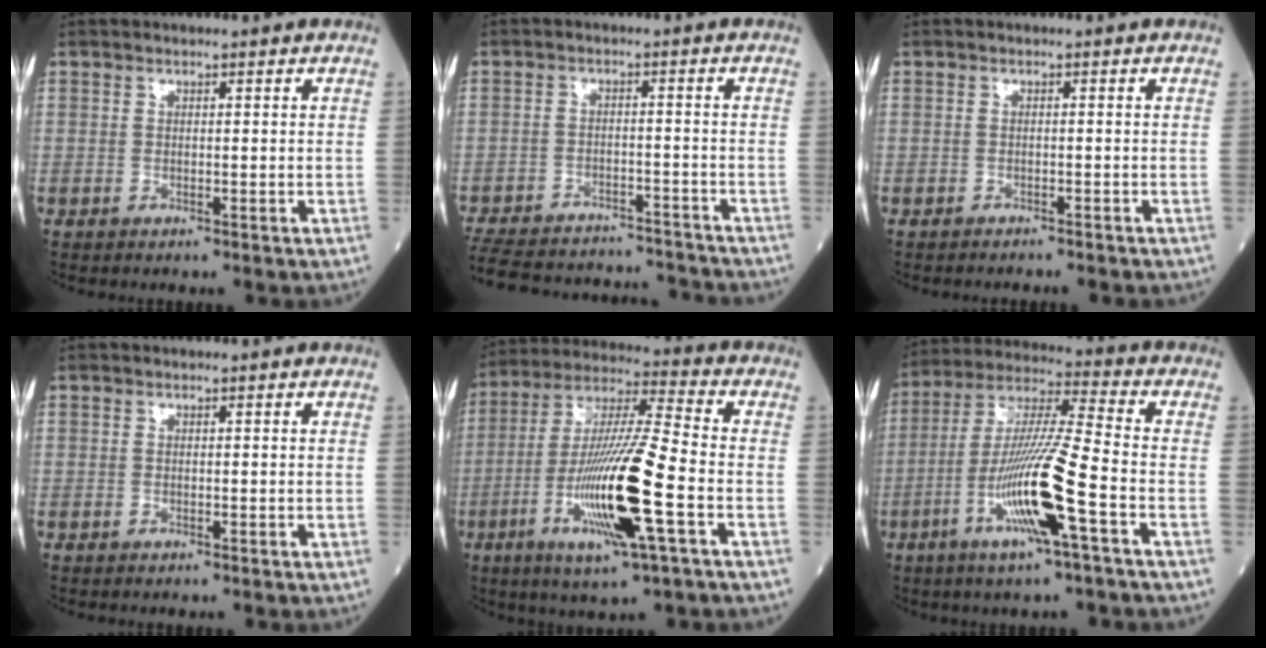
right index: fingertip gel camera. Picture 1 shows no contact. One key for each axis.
{"total": 19.6, "fx": -18.2, "fy": 4.6, "fz": 5.5, "tx": -0.144, "ty": -0.006, "tz": -0.254}
{"total": 1.5, "fx": -1.5, "fy": 0.2, "fz": 0.2, "tx": -0.004, "ty": -0.001, "tz": -0.018}
{"total": 0.0}
{"total": 17.6, "fx": -5.3, "fy": 0.8, "fz": 16.8, "tx": -0.335, "ty": -0.016, "tz": -0.098}
{"total": 14.8, "fx": -5.4, "fy": -0.1, "fz": 13.8, "tx": -0.278, "ty": -0.009, "tz": -0.106}